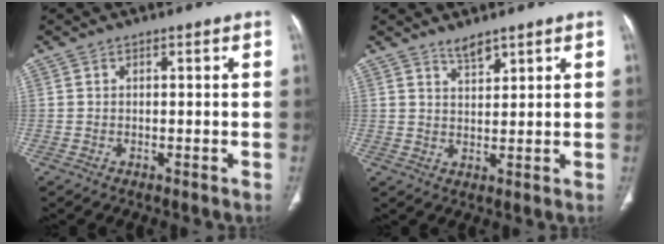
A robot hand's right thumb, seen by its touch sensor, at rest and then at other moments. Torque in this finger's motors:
{"motor_torque": [0.19, 0.51, -0.12, 0.11, -0.01]}